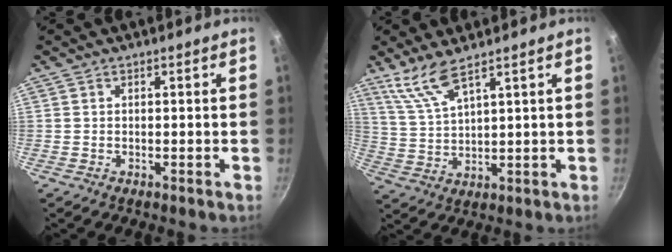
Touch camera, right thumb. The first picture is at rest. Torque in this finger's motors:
{"motor_torque": [0.45, 4.56, 0.80, 0.56, 0.29]}